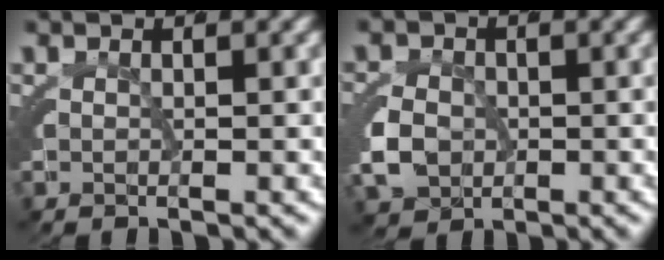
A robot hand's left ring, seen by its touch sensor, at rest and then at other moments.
{"total": 2.9, "force": [-0.8, 2.3, 1.5], "torque": [-0.037, -0.010, -0.010]}